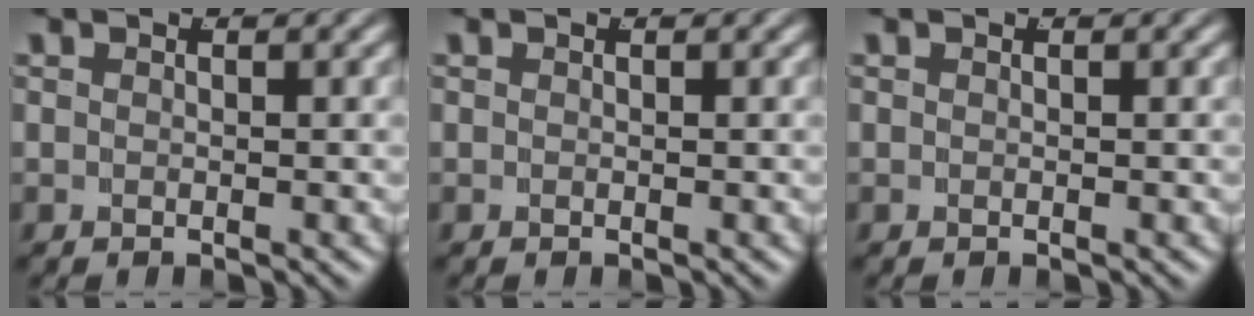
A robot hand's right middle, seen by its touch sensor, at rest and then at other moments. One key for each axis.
{"total": 0.0}
{"total": 0.0}